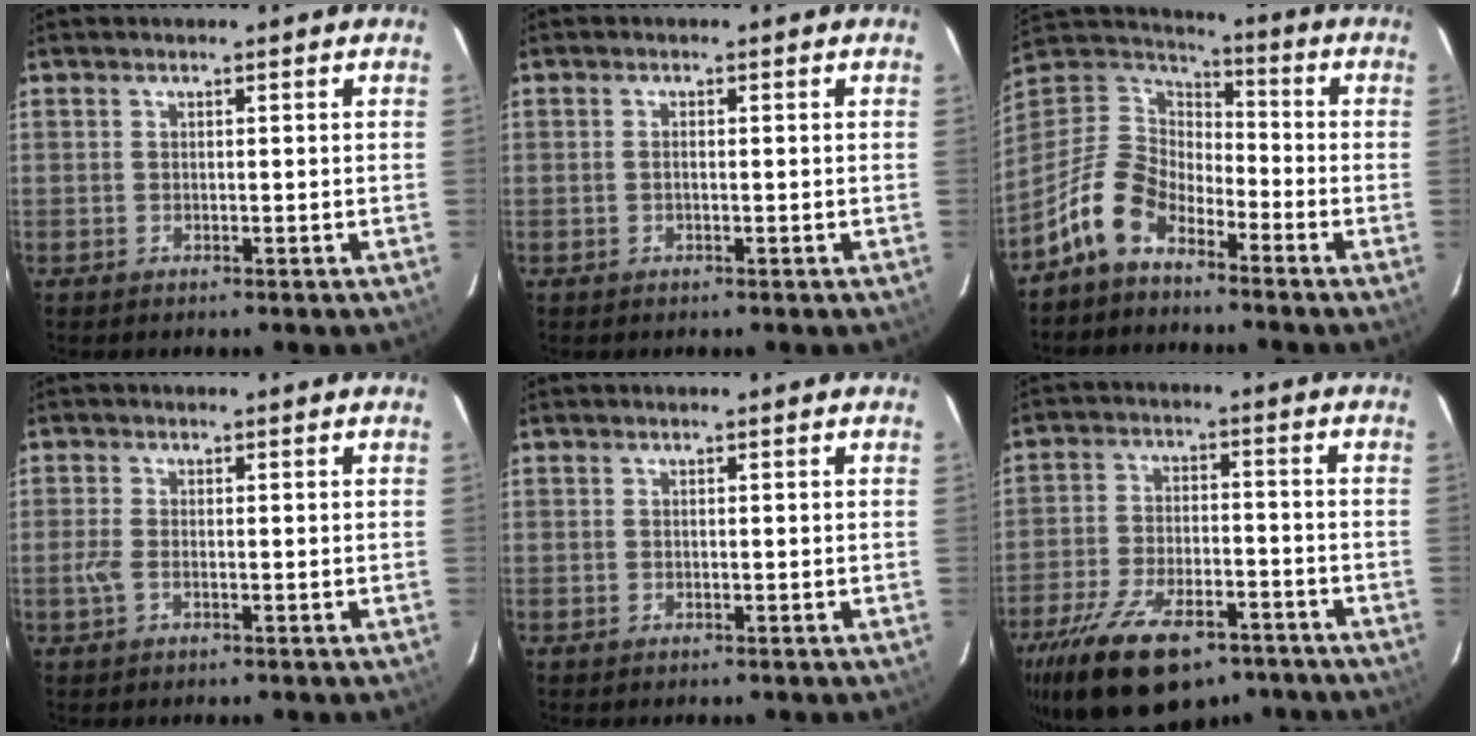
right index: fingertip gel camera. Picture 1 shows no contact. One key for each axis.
{"total": 0.9, "fx": -0.1, "fy": 0.3, "fz": 0.8, "tx": -0.018, "ty": 0.002, "tz": -0.005}
{"total": 11.8, "fx": -7.3, "fy": 6.6, "fz": 6.5, "tx": -0.142, "ty": 0.021, "tz": -0.150}
{"total": 2.5, "fx": -0.7, "fy": 0.9, "fz": 2.2, "tx": -0.051, "ty": -0.002, "tz": -0.015}
{"total": 0.0}
{"total": 20.4, "fx": -13.9, "fy": 9.3, "fz": 11.7, "tx": -0.242, "ty": -0.028, "tz": -0.220}